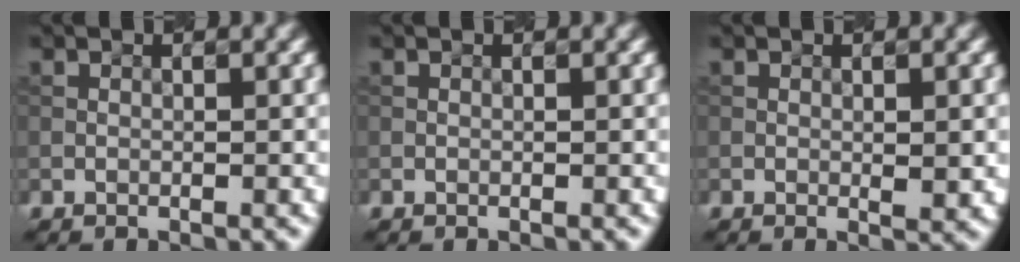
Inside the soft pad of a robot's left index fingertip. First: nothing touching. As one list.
[{"total": 0.0}, {"total": 1.8, "force": [-0.2, 0.6, 1.7], "torque": [-0.027, -0.002, -0.002]}]